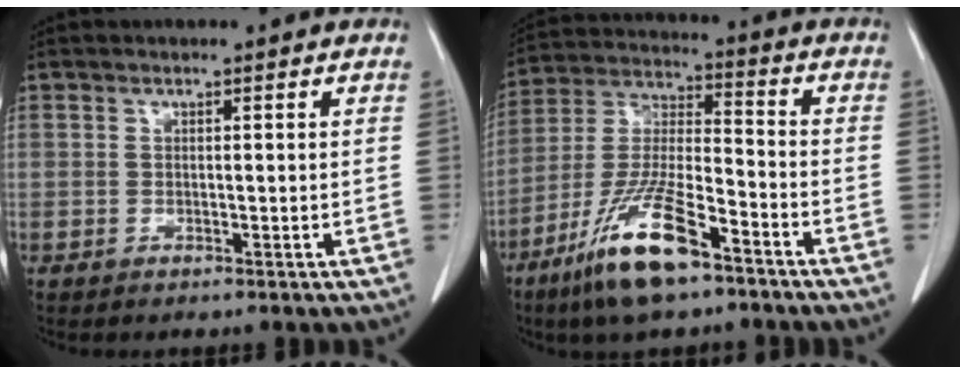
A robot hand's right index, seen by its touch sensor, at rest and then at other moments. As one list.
[{"total": 14.7, "force": [-9.2, 2.8, 11.1], "torque": [-0.231, -0.026, -0.171]}]